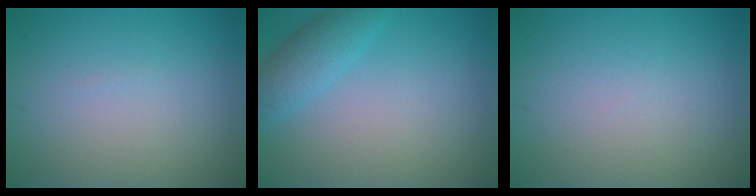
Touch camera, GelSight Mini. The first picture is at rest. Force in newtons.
{"total": 3.0, "press": 3.0, "slide": 0.2}
{"total": 0.0}